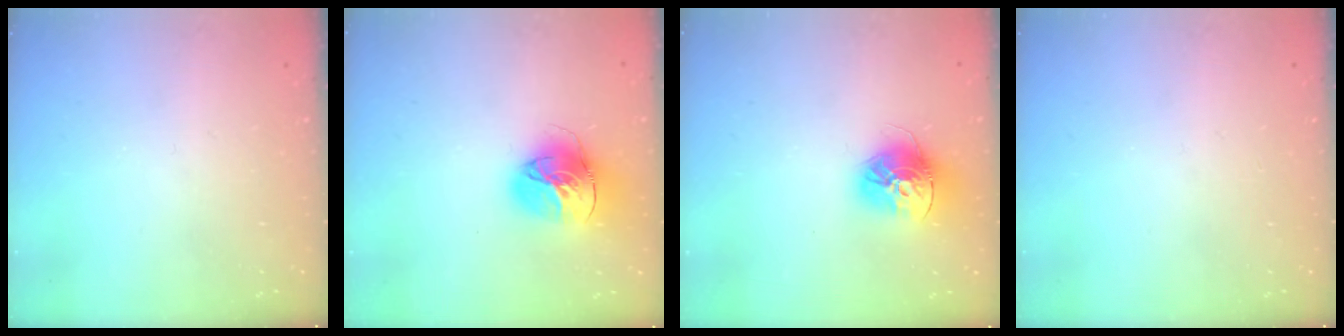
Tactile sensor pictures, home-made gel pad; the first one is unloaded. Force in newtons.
{"total": 17.5, "press": 17.4, "slide": 1.7}
{"total": 15.1, "press": 15.0, "slide": 1.5}
{"total": 0.0}